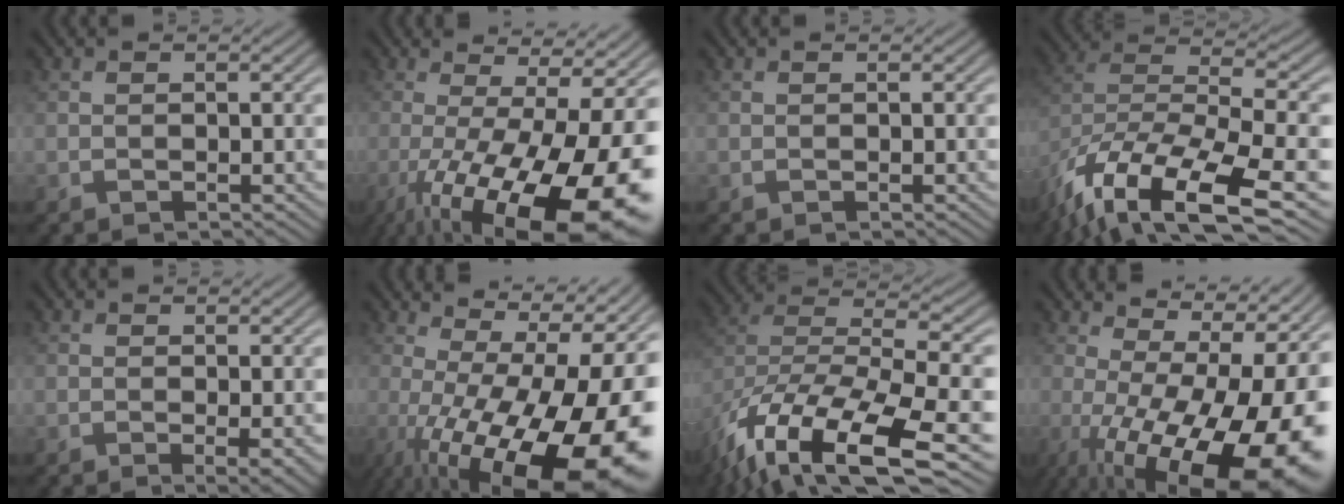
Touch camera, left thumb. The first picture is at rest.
{"total": 19.5, "force": [-6.5, 6.4, 17.2], "torque": [-0.236, -0.032, -0.085]}
{"total": 0.0}
{"total": 16.0, "force": [-9.7, 5.7, 11.4], "torque": [-0.257, -0.021, -0.147]}
{"total": 2.3, "force": [-0.3, 0.4, 2.2], "torque": [-0.035, -0.004, -0.003]}
{"total": 20.9, "force": [-5.6, 8.0, 18.5], "torque": [-0.222, 0.007, -0.093]}
{"total": 15.4, "force": [-8.3, 6.2, 11.3], "torque": [-0.267, -0.030, -0.115]}
{"total": 19.6, "force": [-3.8, 8.0, 17.5], "torque": [-0.198, 0.002, -0.053]}